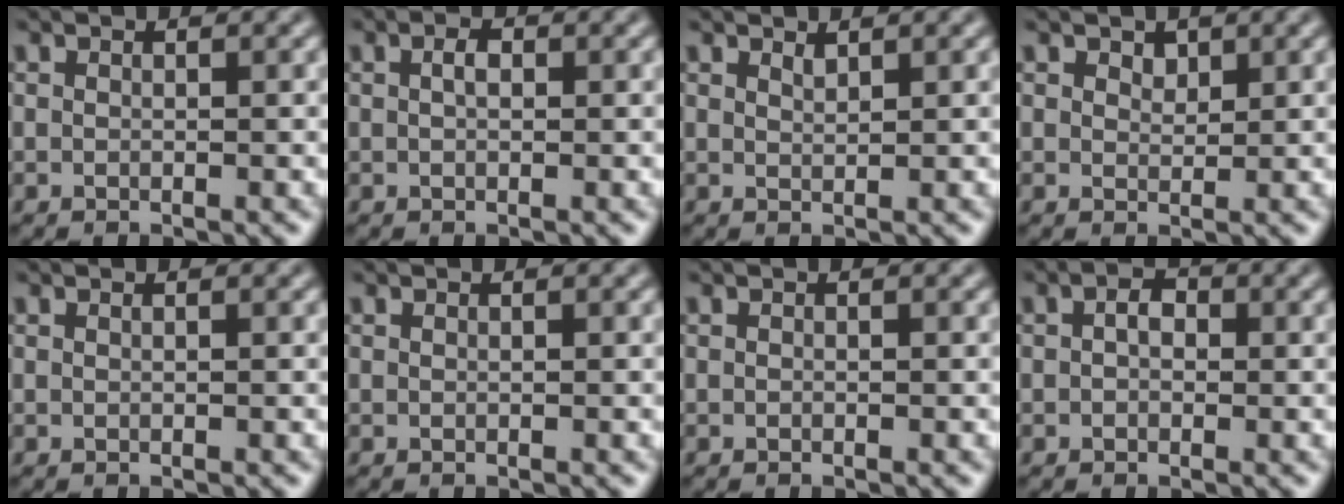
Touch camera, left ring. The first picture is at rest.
{"total": 1.2, "force": [0.3, 0.6, 1.0], "torque": [-0.018, 0.003, 0.004]}
{"total": 0.8, "force": [0.8, 0.1, 0.3], "torque": [-0.005, -0.002, 0.016]}
{"total": 1.2, "force": [0.8, 0.7, 0.4], "torque": [-0.008, -0.002, 0.015]}
{"total": 0.0}
{"total": 0.0}
{"total": 0.0}
{"total": 1.8, "force": [0.3, 1.2, 1.3], "torque": [-0.016, 0.000, -0.002]}